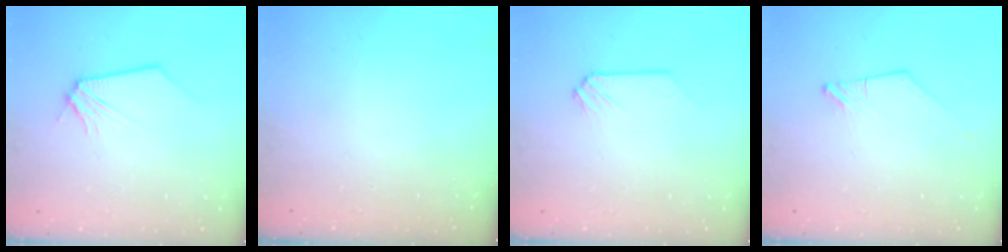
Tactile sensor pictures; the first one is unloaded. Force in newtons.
{"total": 0.0}
{"total": 0.0}
{"total": 0.0}